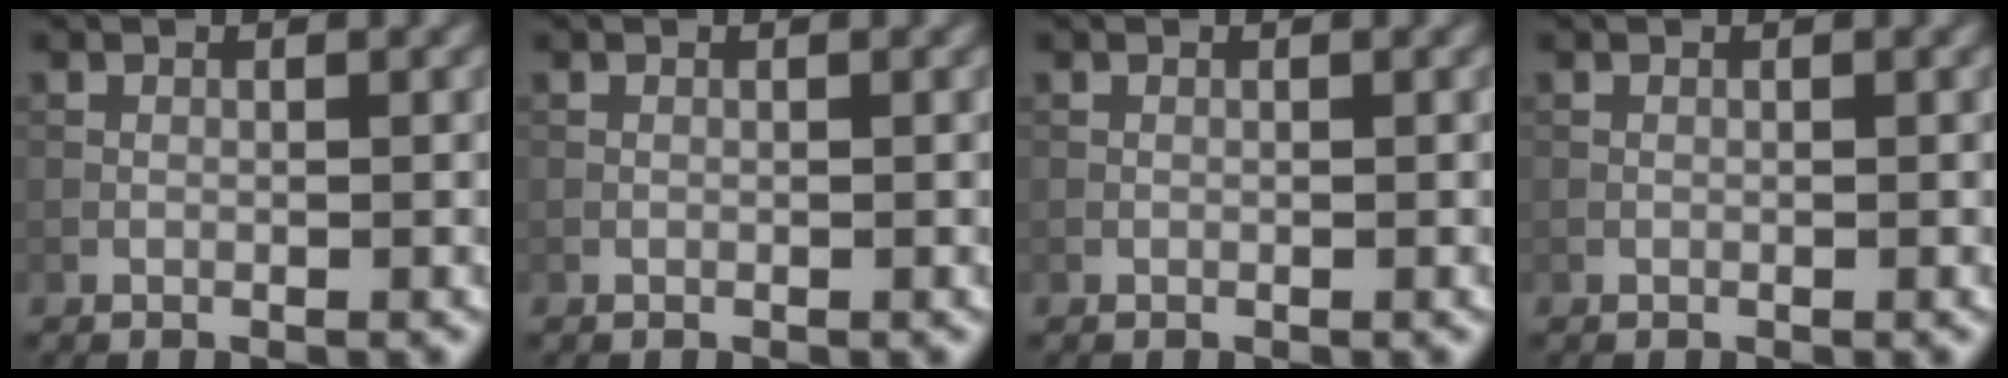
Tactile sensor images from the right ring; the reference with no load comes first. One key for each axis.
{"total": 0.0}
{"total": 0.0}
{"total": 0.0}